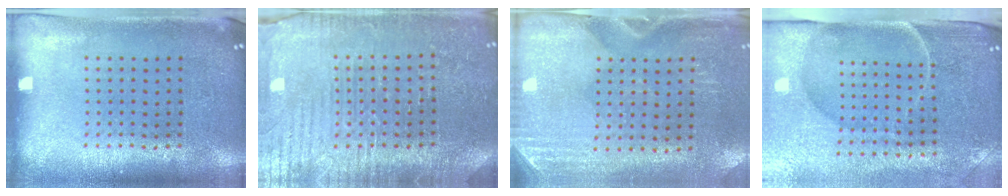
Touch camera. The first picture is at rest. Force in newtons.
{"total": 3.8, "press": 3.7, "slide": 1.0}
{"total": 3.0, "press": 2.6, "slide": 1.4}
{"total": 4.7, "press": 4.0, "slide": 2.5}